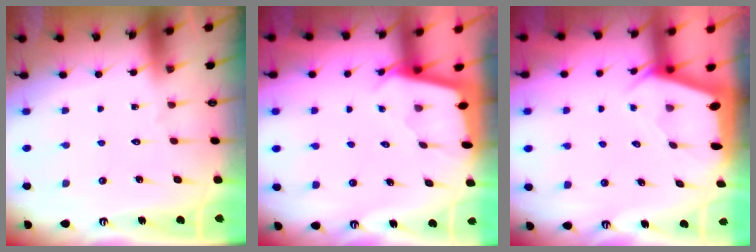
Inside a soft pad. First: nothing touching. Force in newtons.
{"total": 1.9, "press": 1.9, "slide": 0.1}
{"total": 1.9, "press": 1.9, "slide": 0.3}